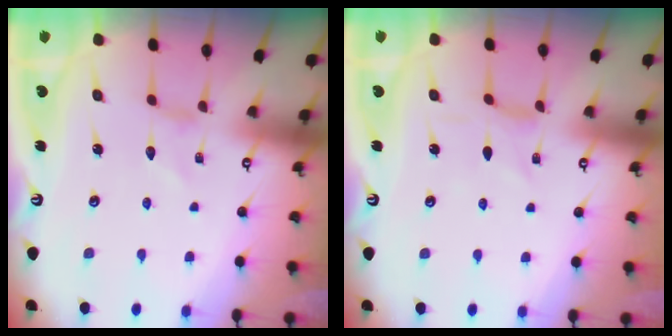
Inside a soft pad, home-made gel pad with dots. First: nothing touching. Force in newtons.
{"total": 0.0}